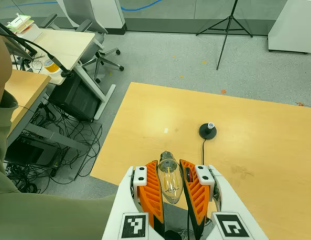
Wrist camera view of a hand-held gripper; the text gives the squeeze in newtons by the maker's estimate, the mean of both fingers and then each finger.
{"total": 19.8, "left": 21.5, "right": 18.2}